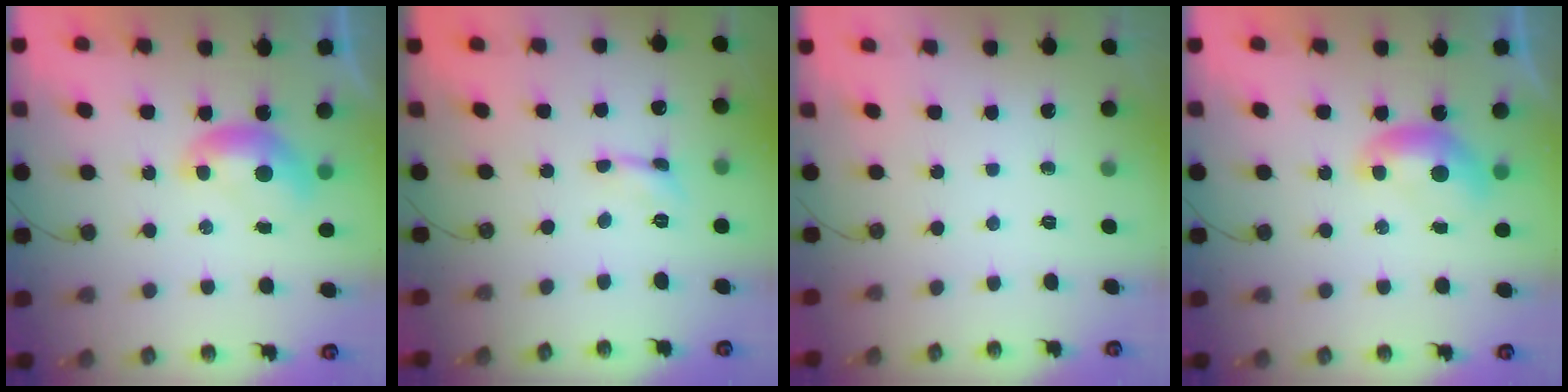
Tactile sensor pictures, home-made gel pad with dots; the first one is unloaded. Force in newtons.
{"total": 1.0, "press": 0.9, "slide": 0.4}
{"total": 0.0}
{"total": 0.0}